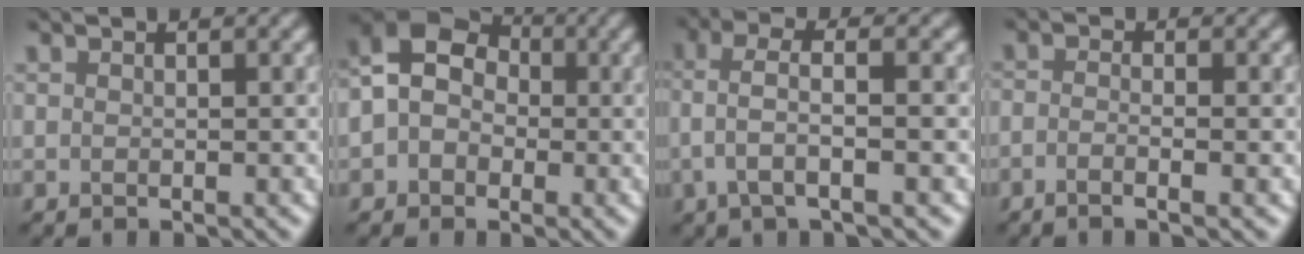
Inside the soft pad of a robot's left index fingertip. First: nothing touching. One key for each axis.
{"total": 7.2, "fx": 0.4, "fy": 6.0, "fz": 3.9, "tx": -0.073, "ty": 0.049, "tz": -0.014}
{"total": 2.6, "fx": -0.4, "fy": 0.4, "fz": 2.6, "tx": -0.065, "ty": 0.021, "tz": 0.003}
{"total": 1.9, "fx": -1.2, "fy": 0.3, "fz": 1.4, "tx": -0.021, "ty": 0.003, "tz": -0.018}